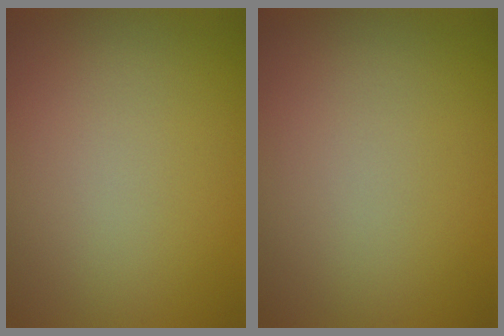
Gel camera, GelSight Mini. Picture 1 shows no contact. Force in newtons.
{"total": 0.0}